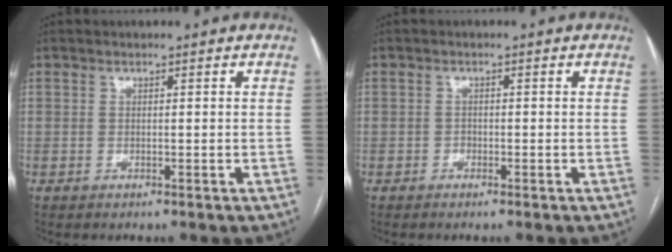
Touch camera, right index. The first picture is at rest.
{"total": 0.8, "force": [-0.6, 0.5, 0.0], "torque": [0.001, 0.003, -0.014]}